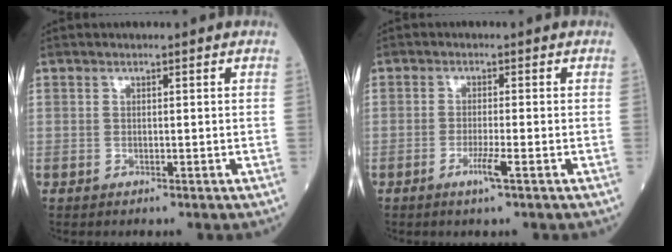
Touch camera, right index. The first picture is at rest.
{"total": 2.8, "force": [-1.4, -0.3, 2.4], "torque": [-0.049, -0.006, -0.028]}